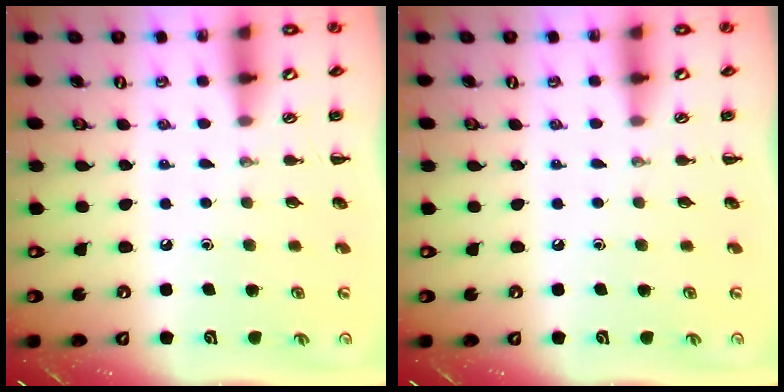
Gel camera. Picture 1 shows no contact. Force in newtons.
{"total": 0.0}